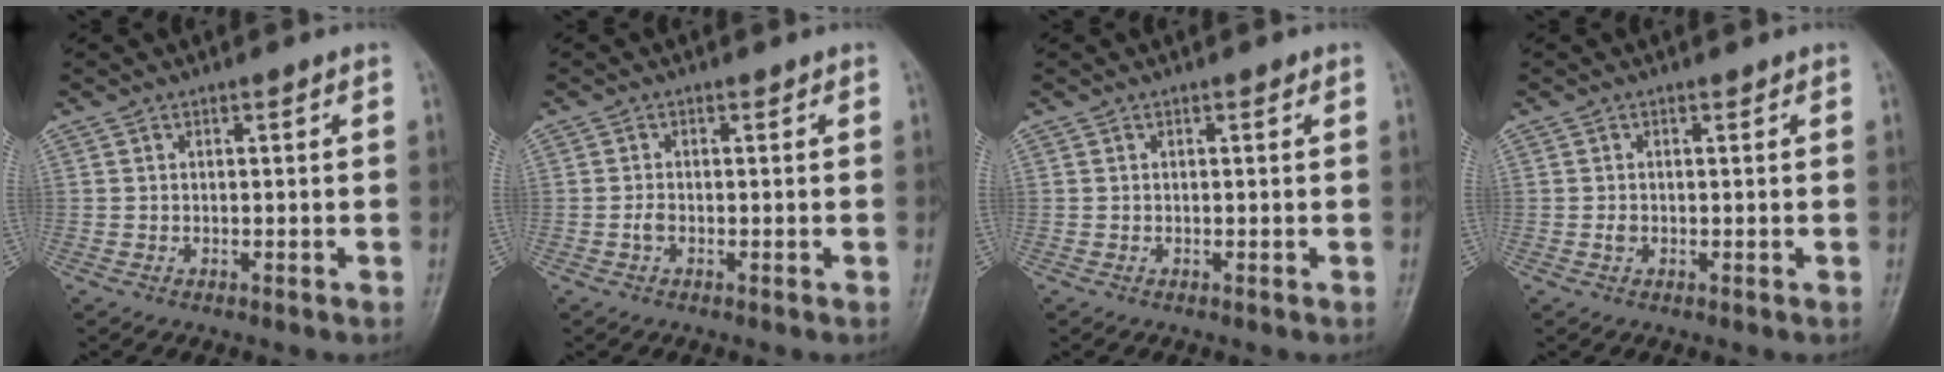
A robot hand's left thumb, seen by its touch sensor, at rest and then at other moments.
{"total": 1.1, "force": [-0.4, 0.7, 0.9], "torque": [-0.017, 0.000, -0.009]}
{"total": 0.0}
{"total": 0.9, "force": [-0.1, 0.7, 0.5], "torque": [-0.007, 0.001, -0.001]}